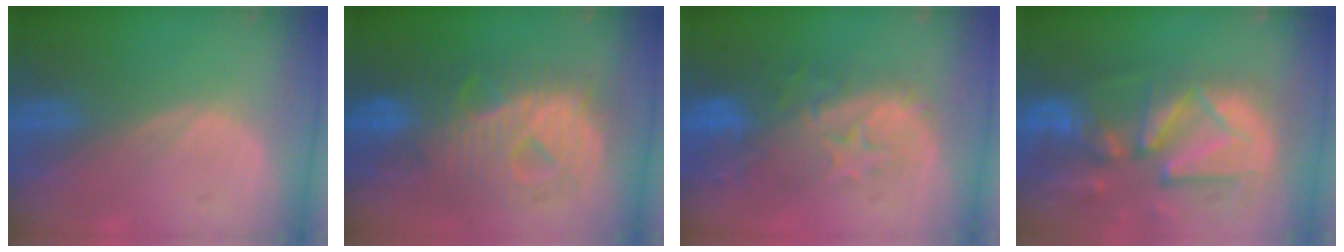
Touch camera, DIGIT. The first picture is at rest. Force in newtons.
{"total": 11.2, "press": 11.2, "slide": 1.0}
{"total": 10.3, "press": 8.9, "slide": 5.1}
{"total": 13.3, "press": 11.4, "slide": 6.8}